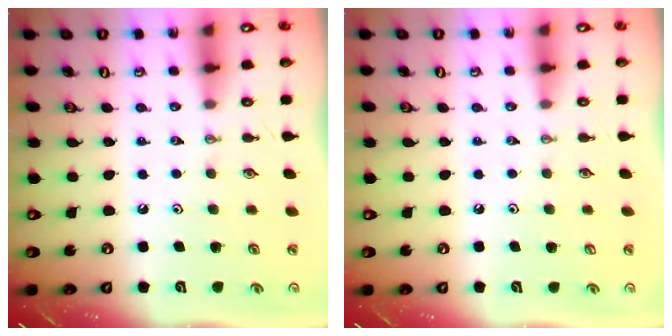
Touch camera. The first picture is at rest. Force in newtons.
{"total": 1.0, "press": 0.2, "slide": 1.0}